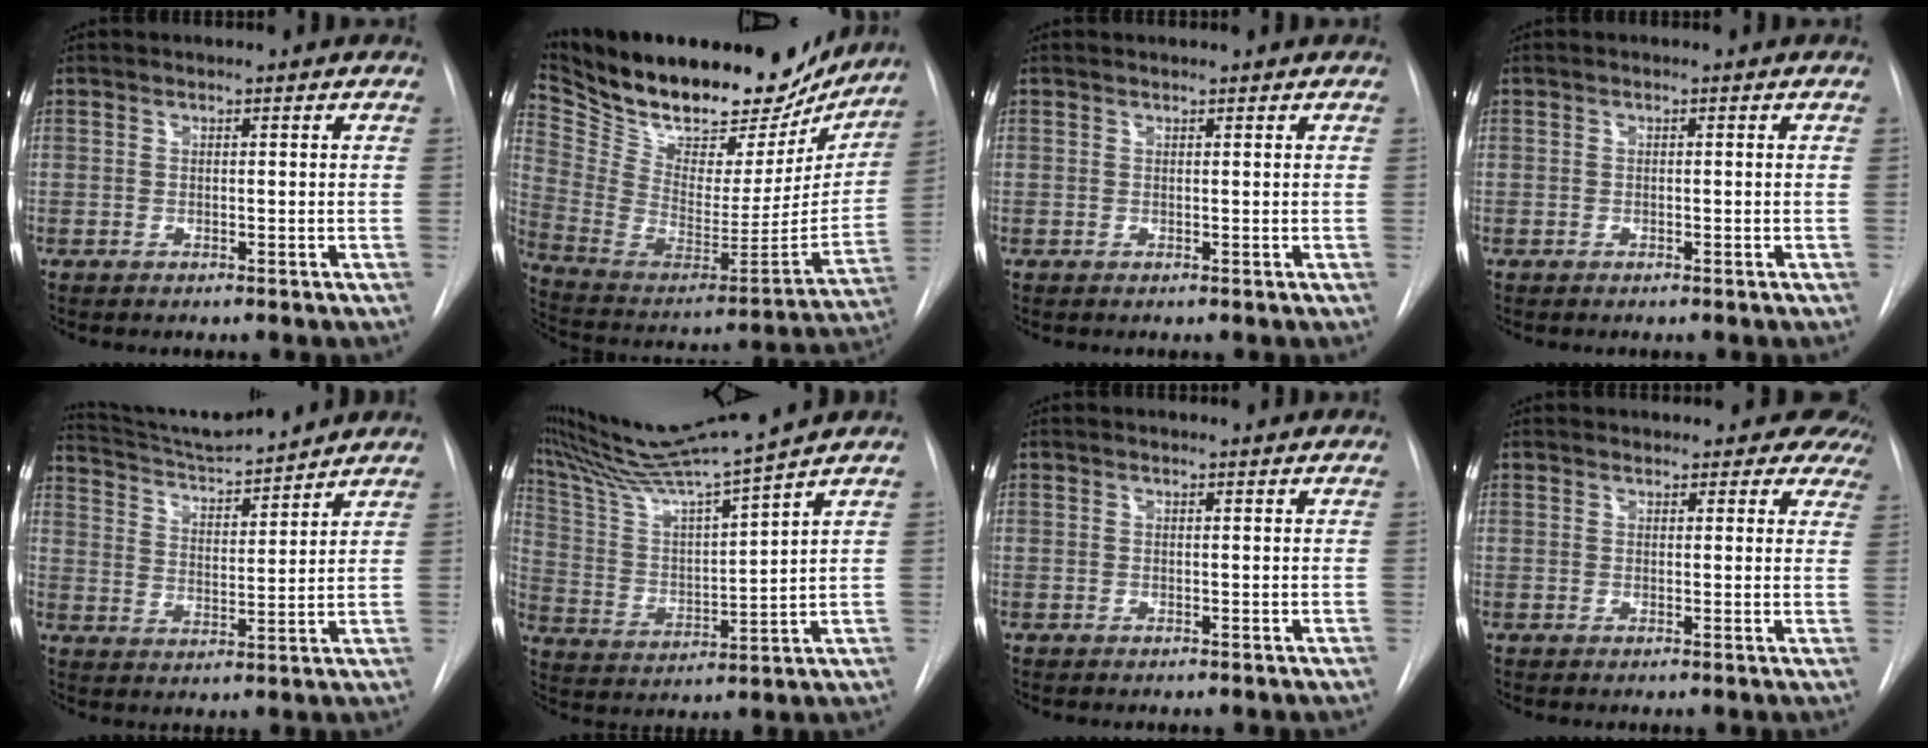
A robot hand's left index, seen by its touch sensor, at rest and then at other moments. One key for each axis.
{"total": 30.5, "fx": 24.8, "fy": 11.8, "fz": 13.3, "tx": -0.249, "ty": -0.012, "tz": 0.372}
{"total": 1.7, "fx": 1.6, "fy": 0.3, "fz": 0.4, "tx": -0.008, "ty": 0.020, "tz": 0.023}
{"total": 0.0}
{"total": 12.9, "fx": 12.3, "fy": 0.0, "fz": 3.7, "tx": -0.074, "ty": 0.007, "tz": 0.206}
{"total": 14.6, "fx": 13.0, "fy": -2.5, "fz": 6.1, "tx": -0.122, "ty": -0.012, "tz": 0.239}
{"total": 2.5, "fx": 2.4, "fy": 0.3, "fz": 0.5, "tx": -0.009, "ty": 0.021, "tz": 0.032}
{"total": 12.5, "fx": 11.3, "fy": 4.8, "fz": 2.5, "tx": 0.005, "ty": -0.001, "tz": 0.109}